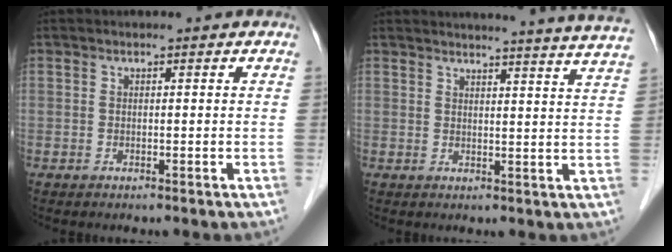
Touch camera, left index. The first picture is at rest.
{"total": 15.2, "force": [14.6, -1.8, 3.9], "torque": [-0.055, -0.076, 0.151]}